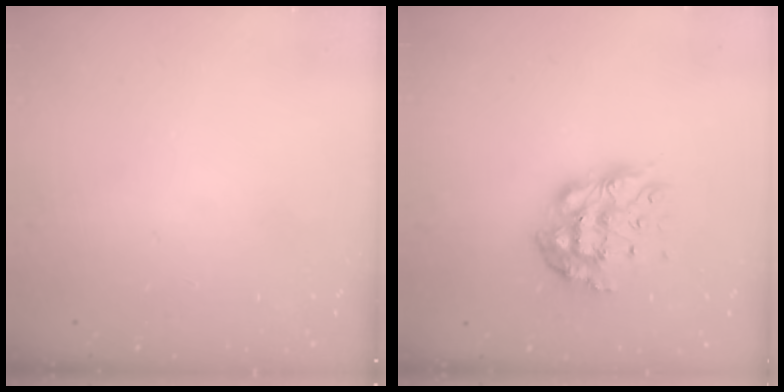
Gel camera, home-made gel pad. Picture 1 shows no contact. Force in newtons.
{"total": 12.5, "press": 12.5, "slide": 0.9}